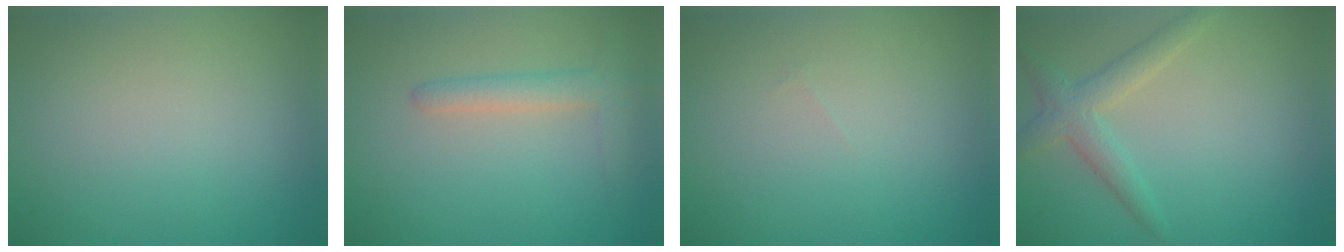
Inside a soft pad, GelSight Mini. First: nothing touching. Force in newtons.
{"total": 2.4, "press": 2.4, "slide": 0.3}
{"total": 0.0}
{"total": 2.8, "press": 2.7, "slide": 0.2}